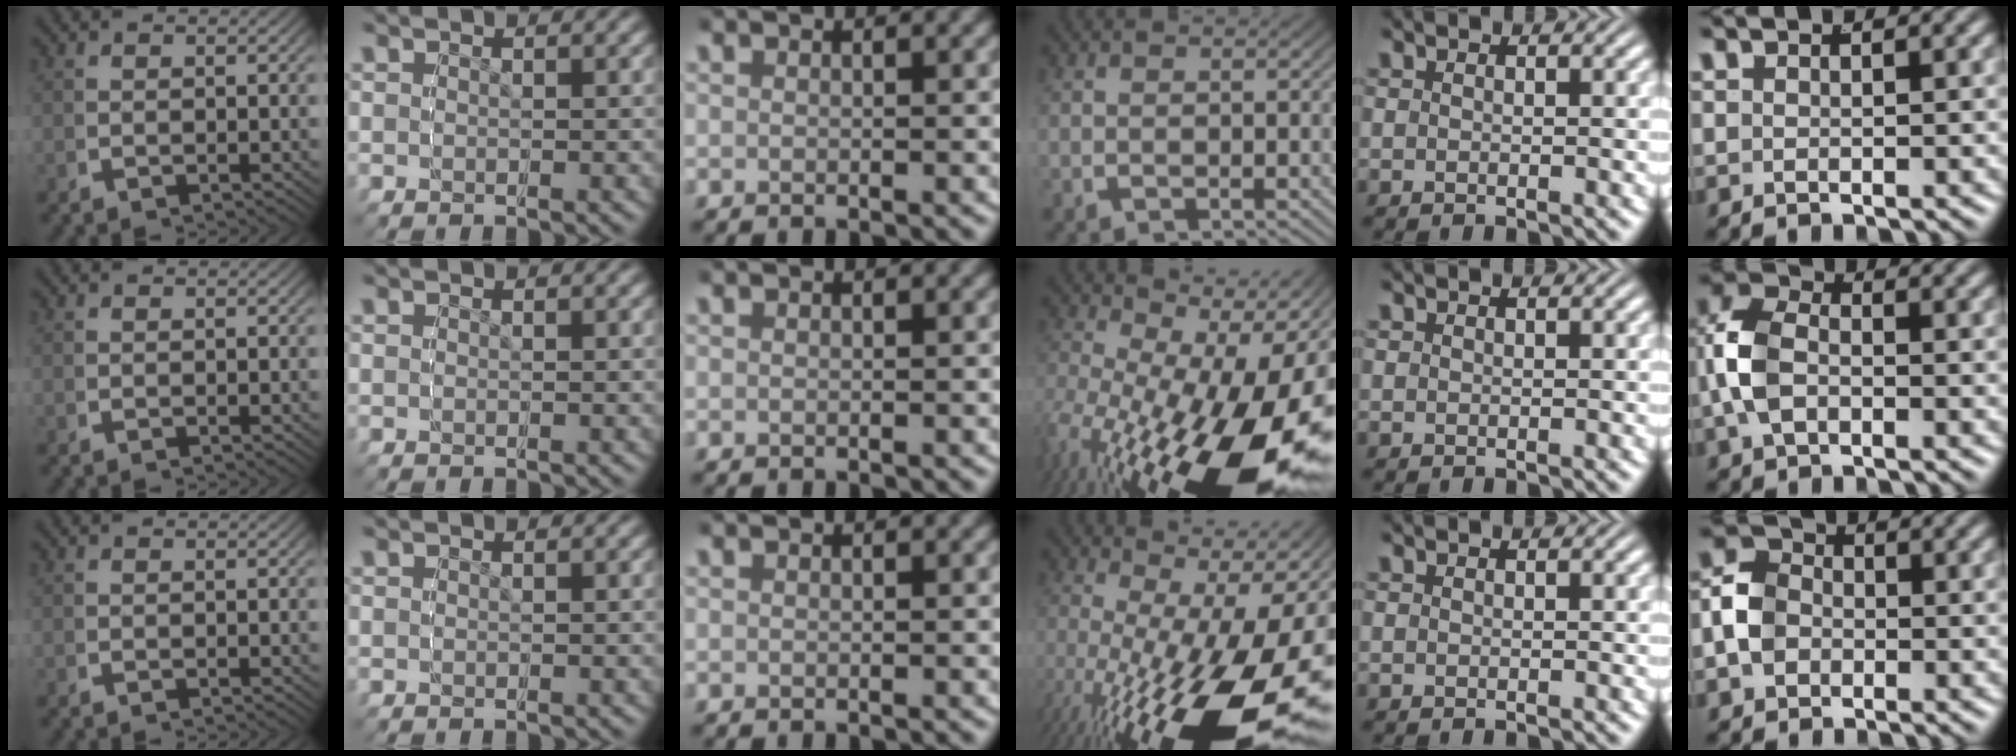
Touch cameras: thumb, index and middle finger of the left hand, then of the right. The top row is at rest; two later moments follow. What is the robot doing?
{"motion": "grasp_and_lifting", "object": "button"}